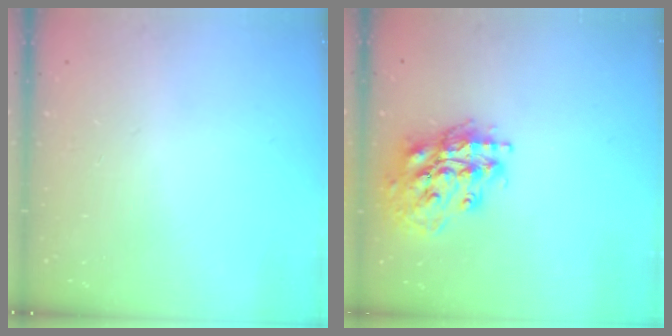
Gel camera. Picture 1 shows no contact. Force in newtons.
{"total": 17.4, "press": 17.3, "slide": 2.4}